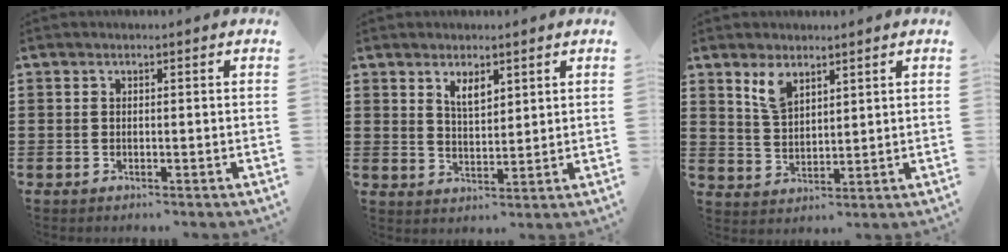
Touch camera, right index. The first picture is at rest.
{"total": 3.3, "force": [2.3, 1.4, 1.9], "torque": [-0.035, 0.001, 0.040]}
{"total": 4.6, "force": [3.1, 2.1, 2.6], "torque": [-0.061, 0.004, 0.058]}